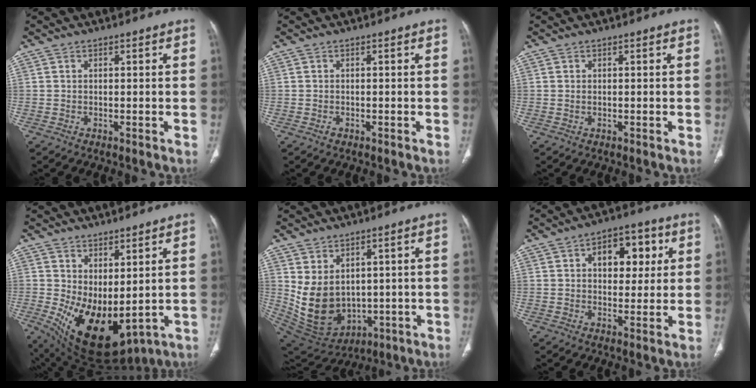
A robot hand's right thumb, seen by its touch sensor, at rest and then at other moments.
{"total": 0.5, "force": [-0.3, 0.4, 0.2], "torque": [-0.001, 0.002, -0.004]}
{"total": 0.0}
{"total": 13.8, "force": [0.1, 7.2, 11.8], "torque": [-0.196, -0.023, 0.037]}
{"total": 12.3, "force": [1.2, 9.1, 8.2], "torque": [-0.133, -0.015, 0.066]}
{"total": 10.5, "force": [3.1, 6.6, 7.6], "torque": [-0.061, 0.005, 0.041]}